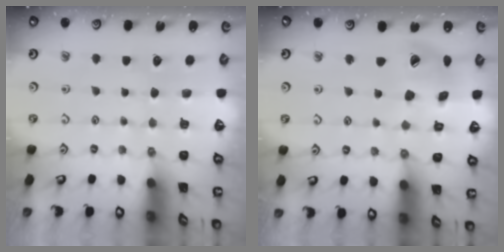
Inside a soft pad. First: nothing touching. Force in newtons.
{"total": 12.0, "press": 12.0, "slide": 1.4}